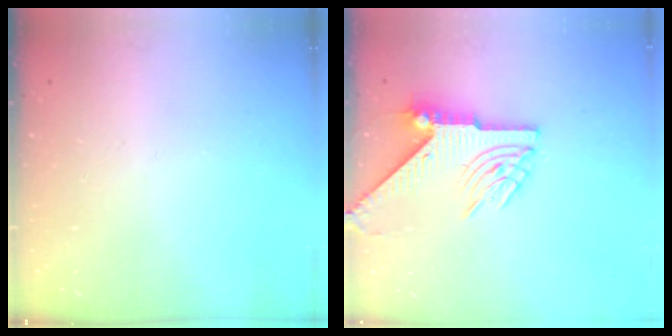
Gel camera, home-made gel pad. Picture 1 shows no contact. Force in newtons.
{"total": 8.0, "press": 7.9, "slide": 1.2}